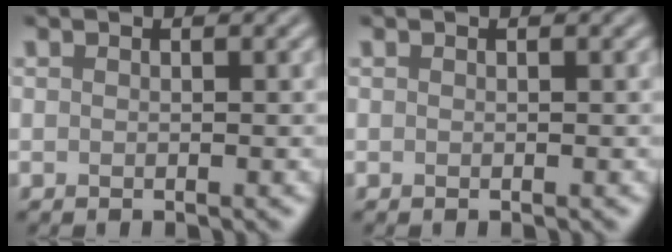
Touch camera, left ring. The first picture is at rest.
{"total": 0.0}